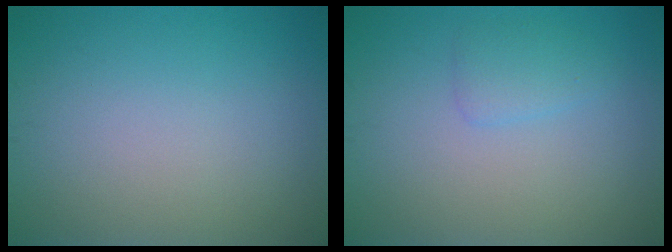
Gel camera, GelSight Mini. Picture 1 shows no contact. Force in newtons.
{"total": 1.5, "press": 1.5, "slide": 0.1}